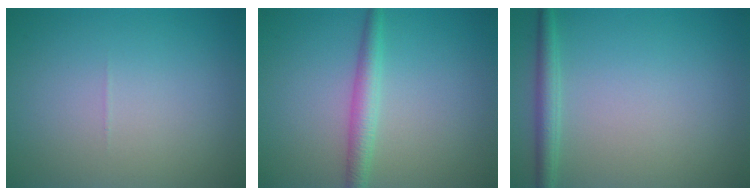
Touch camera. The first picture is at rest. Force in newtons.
{"total": 2.4, "press": 2.4, "slide": 0.0}
{"total": 2.0, "press": 2.0, "slide": 0.1}